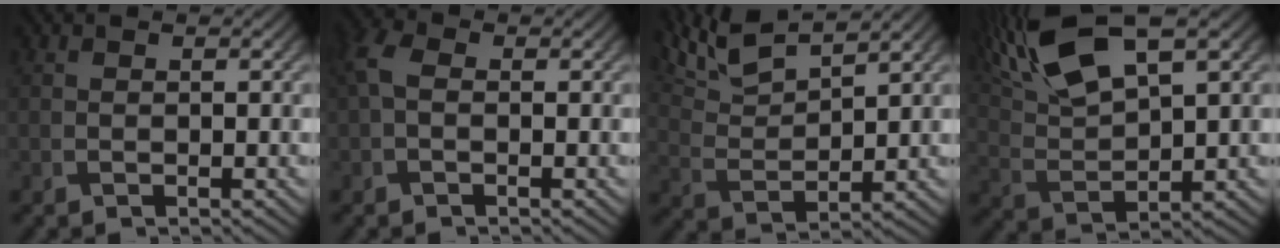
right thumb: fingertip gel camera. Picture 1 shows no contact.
{"total": 2.9, "force": [-0.2, 1.8, 2.3], "torque": [-0.059, 0.007, -0.015]}
{"total": 8.7, "force": [6.9, 2.0, 5.0], "torque": [-0.117, 0.014, 0.138]}
{"total": 12.4, "force": [7.6, 3.9, 8.9], "torque": [-0.209, 0.021, 0.148]}